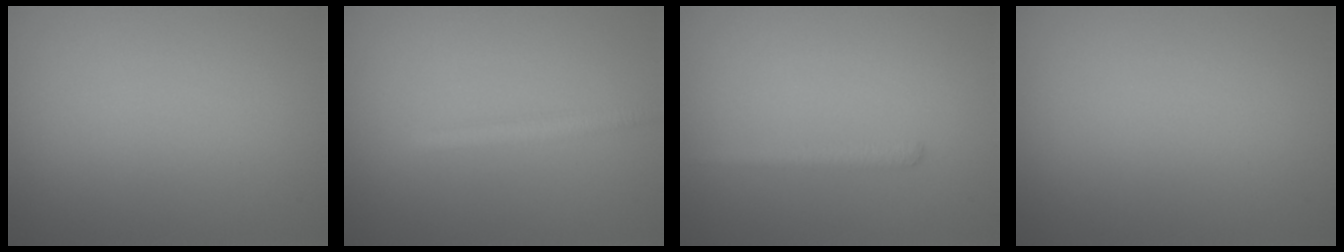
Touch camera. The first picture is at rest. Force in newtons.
{"total": 1.9, "press": 1.9, "slide": 0.0}
{"total": 1.3, "press": 1.3, "slide": 0.0}
{"total": 0.0}